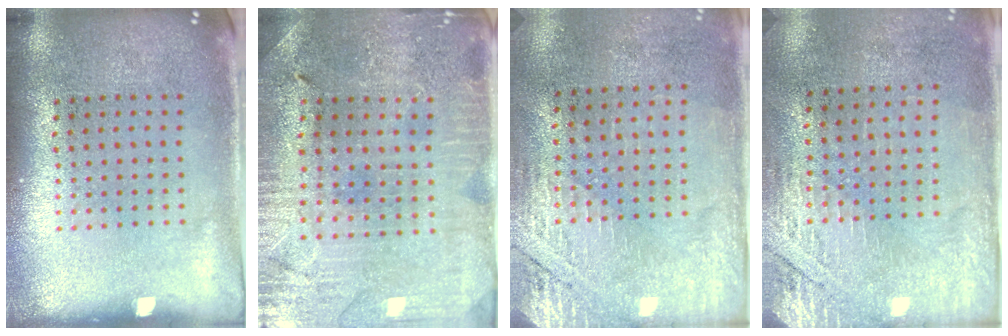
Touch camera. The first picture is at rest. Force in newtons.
{"total": 1.0, "press": 0.9, "slide": 0.2}
{"total": 2.7, "press": 2.4, "slide": 1.2}
{"total": 2.7, "press": 2.3, "slide": 1.4}